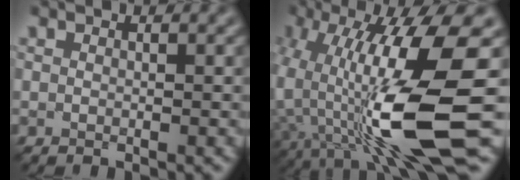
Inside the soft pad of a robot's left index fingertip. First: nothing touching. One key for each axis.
{"total": 12.5, "fx": -1.7, "fy": 2.8, "fz": 12.1, "tx": -0.224, "ty": -0.006, "tz": -0.027}